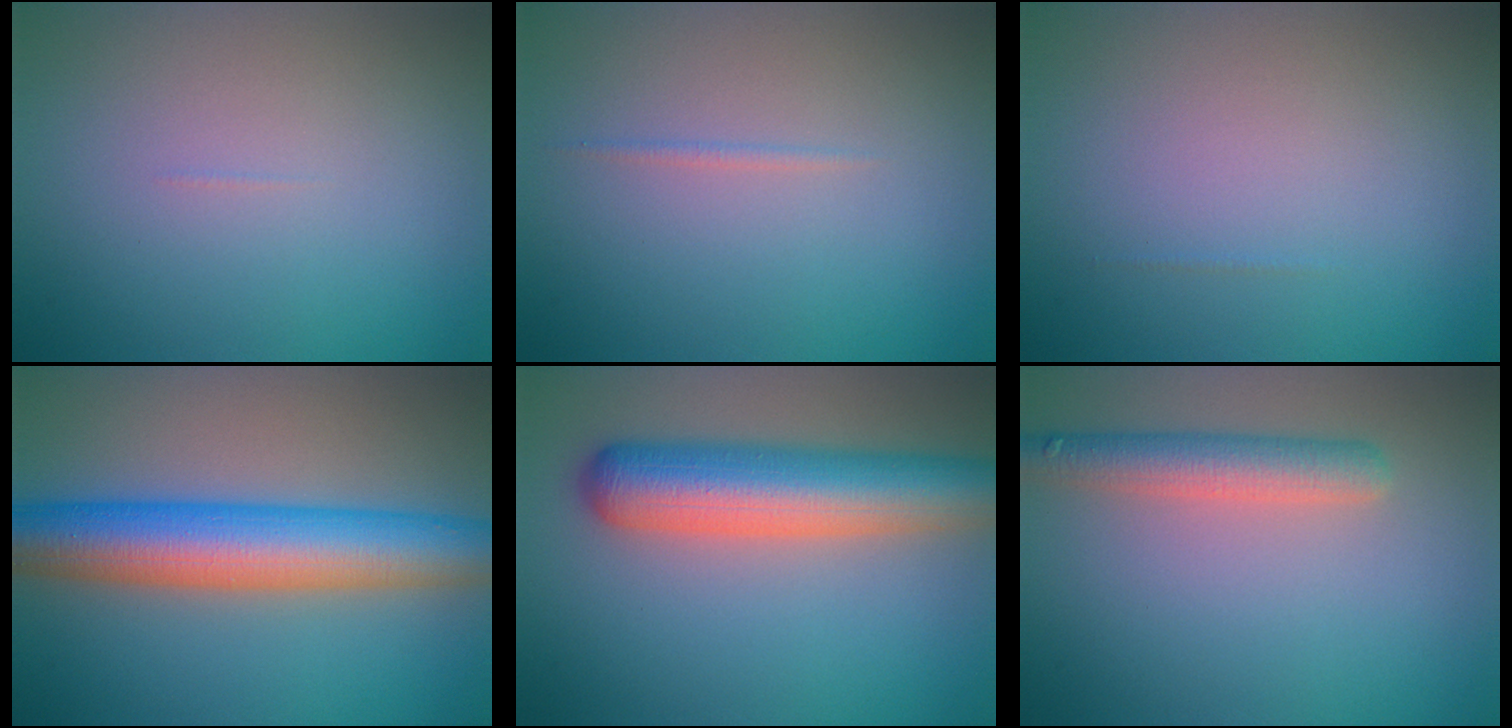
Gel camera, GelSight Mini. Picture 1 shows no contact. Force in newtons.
{"total": 0.5, "press": 0.5, "slide": 0.0}
{"total": 0.0}
{"total": 9.6, "press": 9.6, "slide": 0.1}
{"total": 8.4, "press": 8.4, "slide": 0.4}
{"total": 3.9, "press": 3.9, "slide": 0.1}